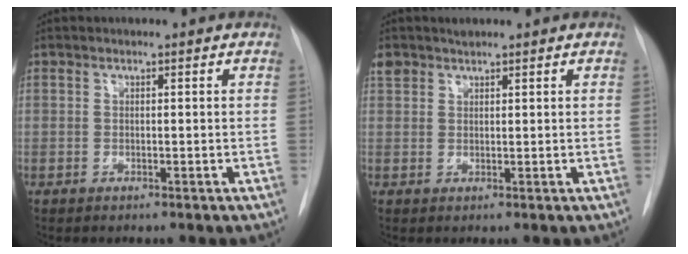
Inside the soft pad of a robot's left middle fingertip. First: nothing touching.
{"total": 1.9, "force": [1.6, 0.9, 0.2], "torque": [-0.006, 0.012, 0.031]}